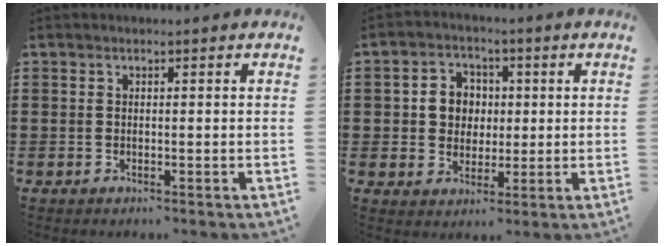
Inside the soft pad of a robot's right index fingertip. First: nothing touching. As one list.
[{"total": 5.3, "force": [0.3, 4.9, 1.9], "torque": [-0.048, 0.013, 0.000]}]